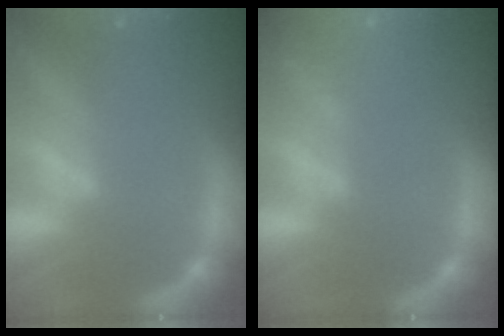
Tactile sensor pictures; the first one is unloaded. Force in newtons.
{"total": 10.0}